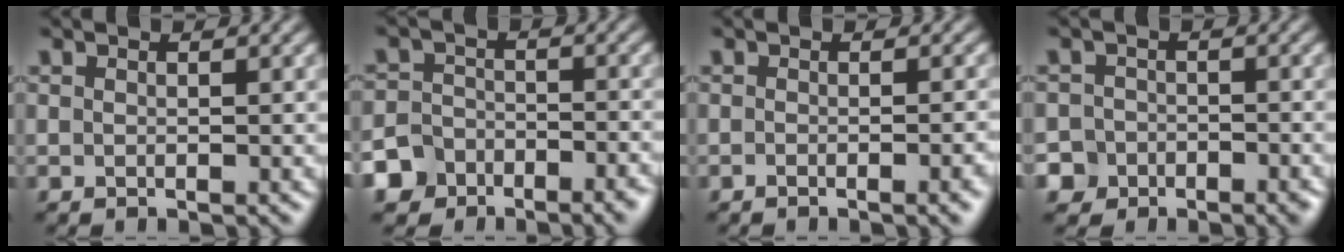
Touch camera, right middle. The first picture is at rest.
{"total": 7.4, "force": [-5.5, 4.7, 1.5], "torque": [-0.013, -0.011, -0.096]}
{"total": 3.2, "force": [-1.3, 1.1, 2.8], "torque": [-0.017, 0.003, -0.018]}
{"total": 5.6, "force": [-3.7, 4.1, 0.8], "torque": [0.012, -0.010, -0.064]}